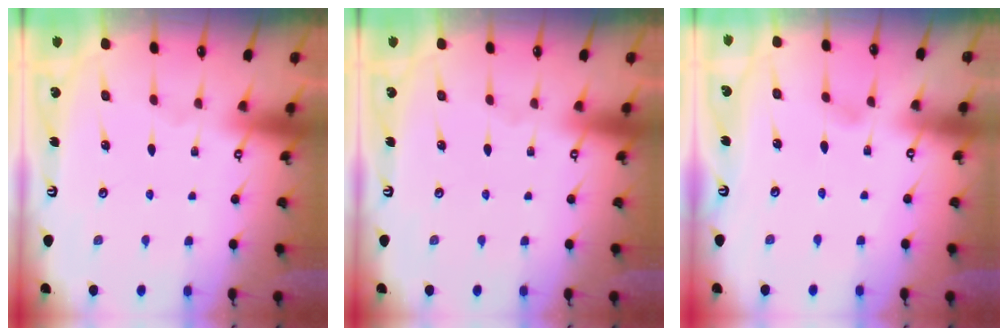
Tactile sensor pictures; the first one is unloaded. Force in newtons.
{"total": 0.0}
{"total": 2.8, "press": 2.8, "slide": 0.3}